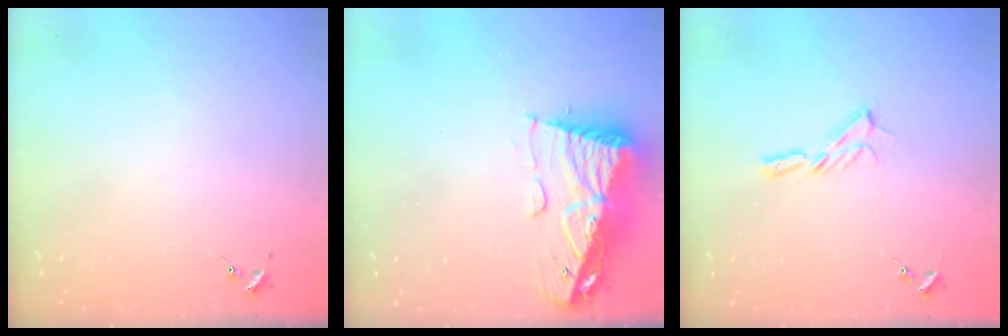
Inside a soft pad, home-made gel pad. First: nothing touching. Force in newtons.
{"total": 14.6, "press": 14.6, "slide": 1.6}
{"total": 5.9, "press": 5.9, "slide": 0.5}